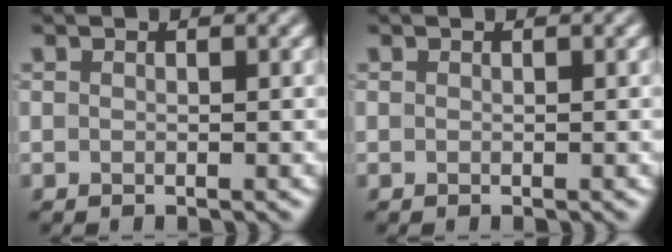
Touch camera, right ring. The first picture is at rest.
{"total": 0.0}